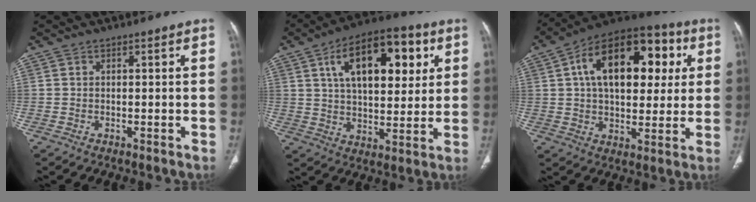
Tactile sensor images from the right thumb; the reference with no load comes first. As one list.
[{"total": 19.6, "force": [7.0, 10.0, 15.3], "torque": [-0.199, -0.005, 0.109]}, {"total": 23.4, "force": [5.8, 13.5, 18.2], "torque": [-0.250, 0.022, 0.082]}]